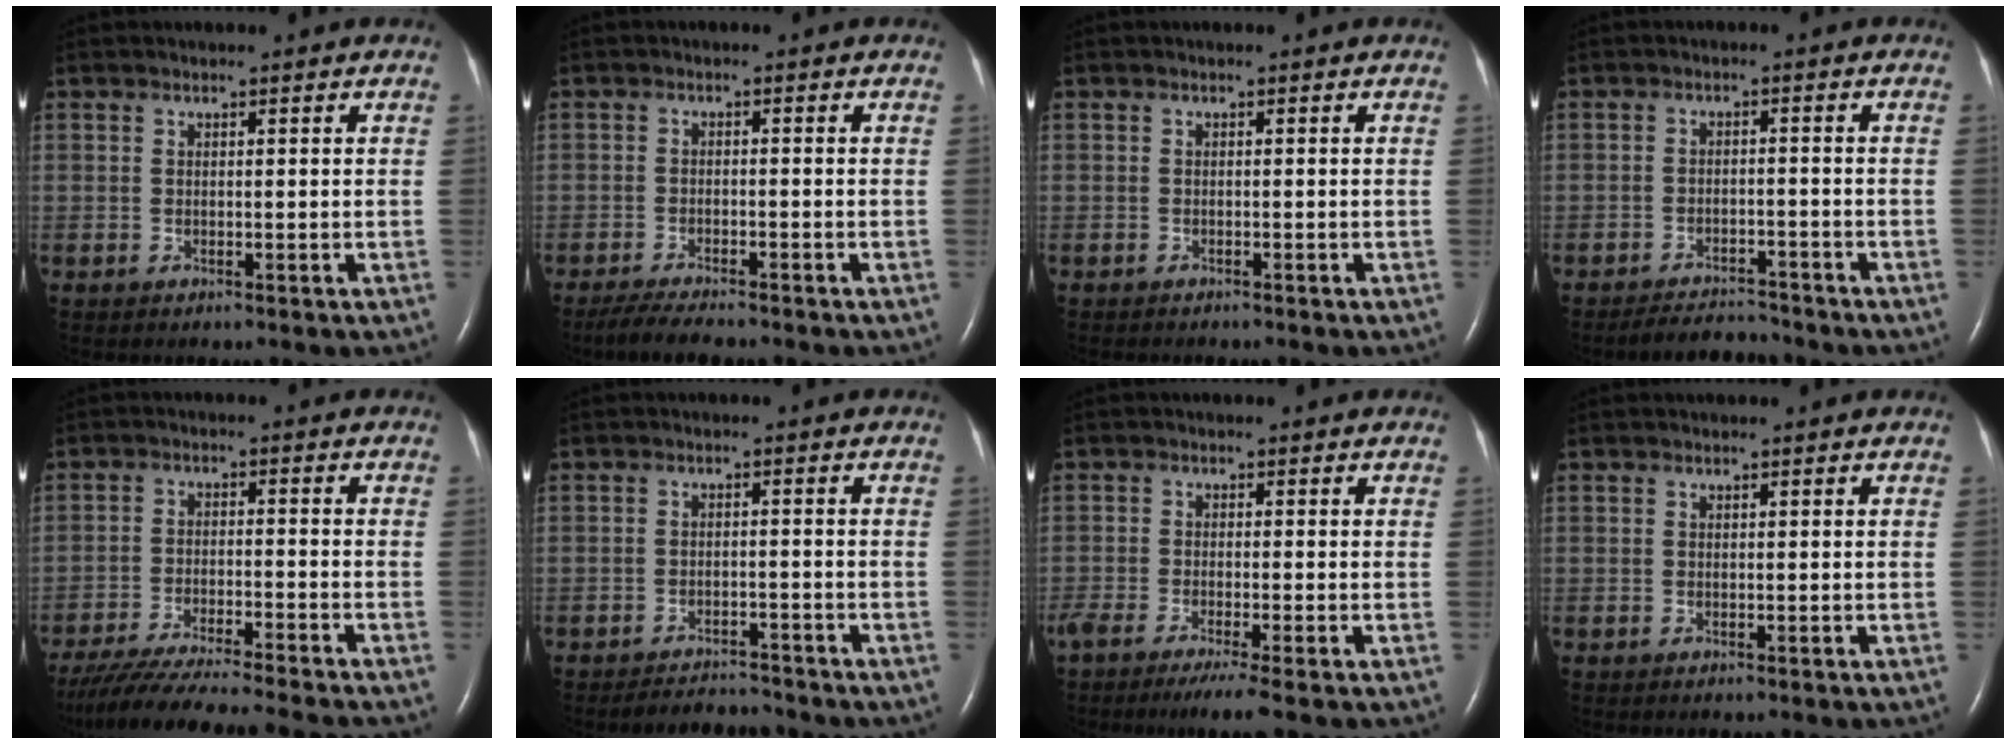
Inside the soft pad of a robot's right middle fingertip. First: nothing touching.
{"total": 5.5, "force": [-4.8, 0.6, 2.7], "torque": [-0.051, -0.016, -0.080]}
{"total": 2.0, "force": [-1.8, 0.4, 0.9], "torque": [-0.018, -0.004, -0.018]}
{"total": 4.4, "force": [-4.3, 0.8, 0.1], "torque": [-0.007, -0.010, -0.071]}
{"total": 17.1, "force": [-15.4, -0.6, 7.5], "torque": [-0.133, -0.041, -0.240]}
{"total": 4.3, "force": [-4.2, 0.8, 0.2], "torque": [-0.006, -0.010, -0.068]}
{"total": 6.2, "force": [-4.7, -0.1, 4.1], "torque": [-0.064, -0.017, -0.077]}
{"total": 0.0}